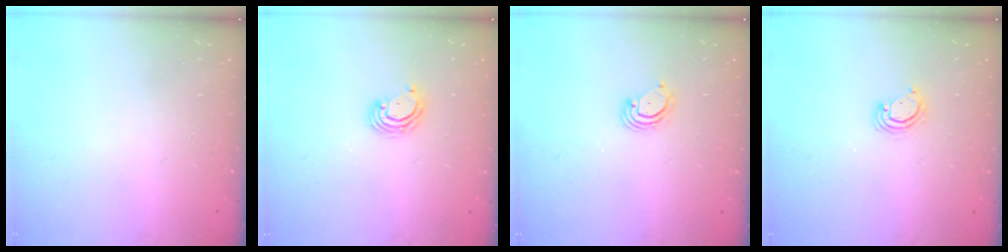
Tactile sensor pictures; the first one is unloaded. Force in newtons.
{"total": 3.6, "press": 3.6, "slide": 0.3}
{"total": 3.1, "press": 3.1, "slide": 0.3}
{"total": 2.6, "press": 2.6, "slide": 0.3}